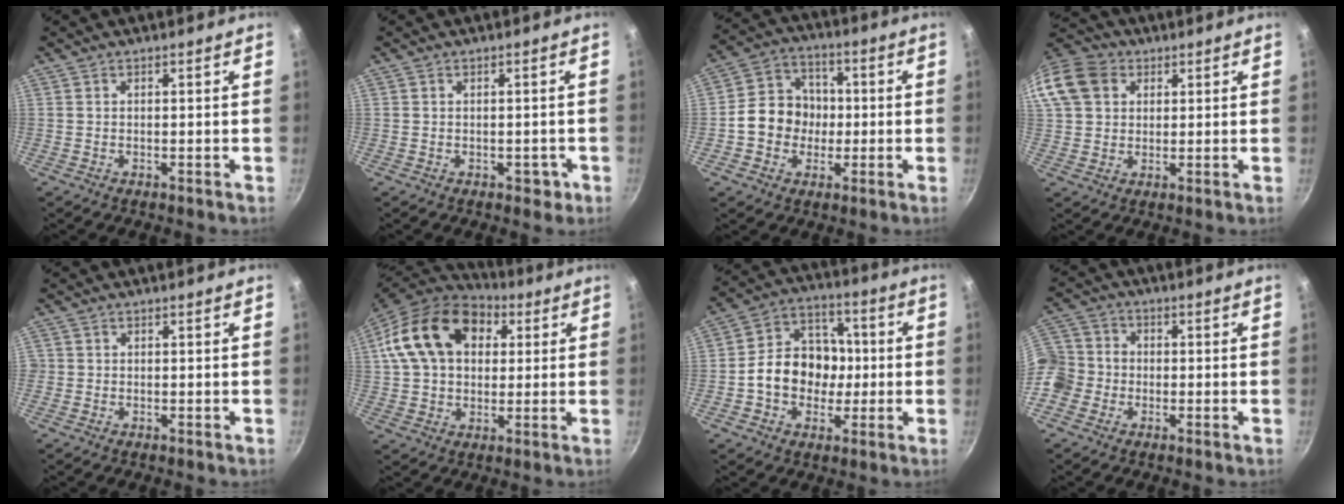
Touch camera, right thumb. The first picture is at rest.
{"total": 2.3, "force": [-0.9, 1.7, 1.2], "torque": [0.006, 0.013, -0.005]}
{"total": 10.7, "force": [-1.1, 9.4, 5.1], "torque": [-0.052, 0.023, -0.037]}
{"total": 15.7, "force": [5.0, 12.6, 7.9], "torque": [-0.172, 0.030, 0.082]}
{"total": 0.8, "force": [-0.1, 0.8, 0.0], "torque": [0.003, 0.003, -0.004]}
{"total": 18.9, "force": [5.4, 13.5, 12.1], "torque": [-0.193, 0.020, 0.080]}
{"total": 13.4, "force": [-1.4, 11.0, 7.5], "torque": [-0.082, 0.030, -0.039]}
{"total": 11.7, "force": [-2.8, 10.3, 4.8], "torque": [-0.089, 0.039, -0.071]}